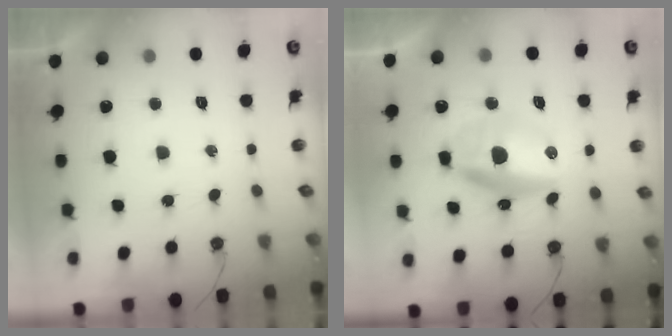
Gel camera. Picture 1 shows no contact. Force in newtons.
{"total": 10.1, "press": 10.0, "slide": 1.6}